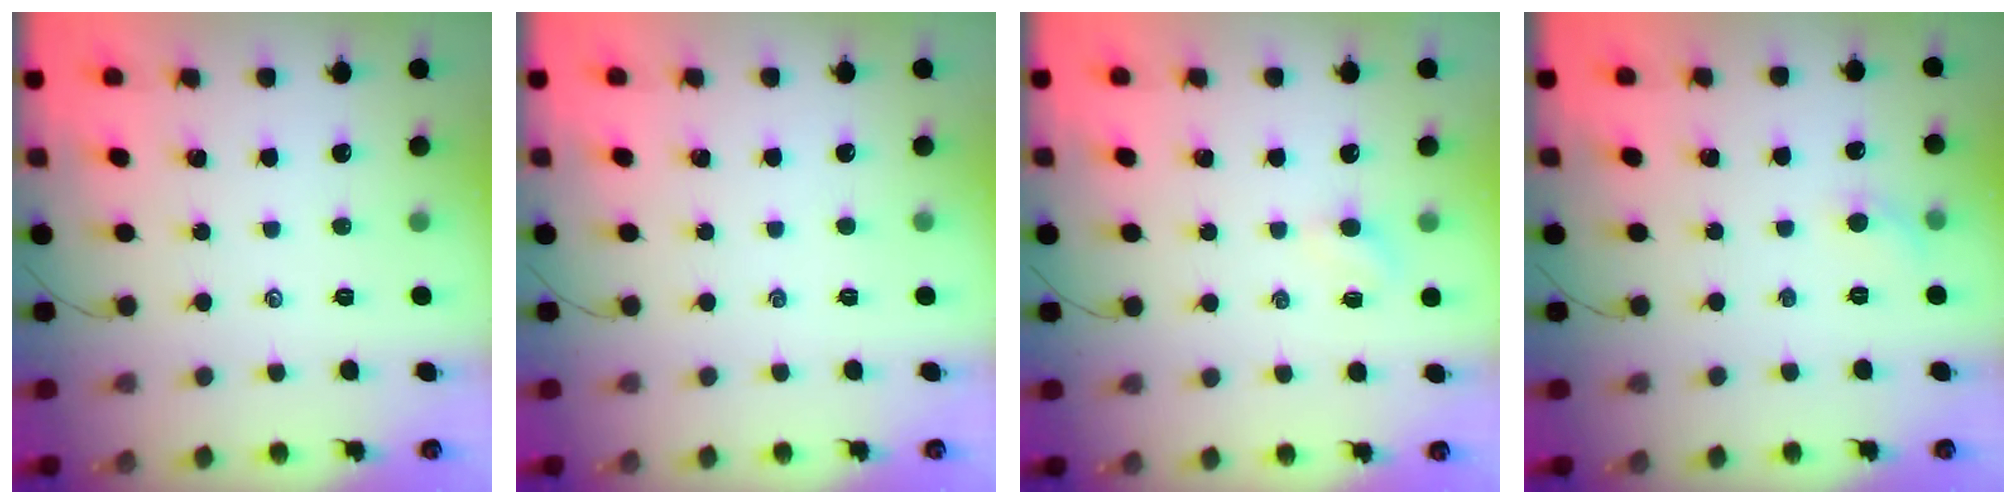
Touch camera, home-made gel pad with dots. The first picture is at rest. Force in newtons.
{"total": 0.0}
{"total": 2.8, "press": 2.6, "slide": 1.0}
{"total": 4.5, "press": 4.3, "slide": 1.5}